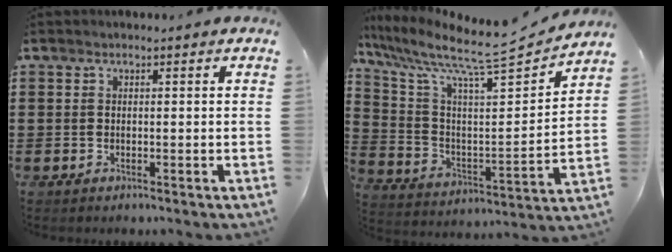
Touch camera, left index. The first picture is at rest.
{"total": 9.4, "force": [7.9, 1.3, 4.9], "torque": [-0.133, -0.063, 0.124]}